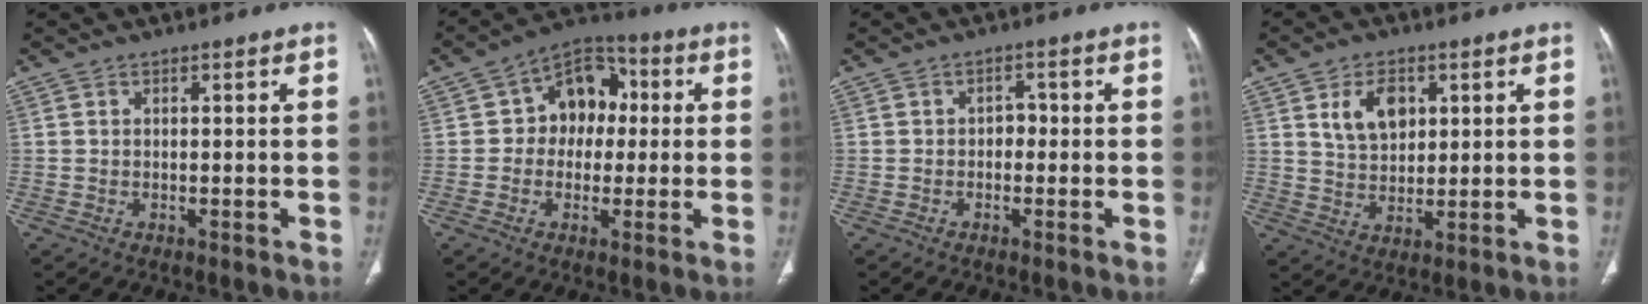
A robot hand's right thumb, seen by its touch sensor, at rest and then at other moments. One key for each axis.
{"total": 11.2, "fx": 1.2, "fy": 8.5, "fz": 7.2, "tx": -0.058, "ty": 0.027, "tz": 0.005}
{"total": 2.1, "fx": -0.4, "fy": 1.6, "fz": 1.3, "tx": -0.003, "ty": 0.008, "tz": -0.014}
{"total": 8.0, "fx": 3.0, "fy": 5.3, "fz": 5.2, "tx": -0.068, "ty": -0.016, "tz": 0.059}